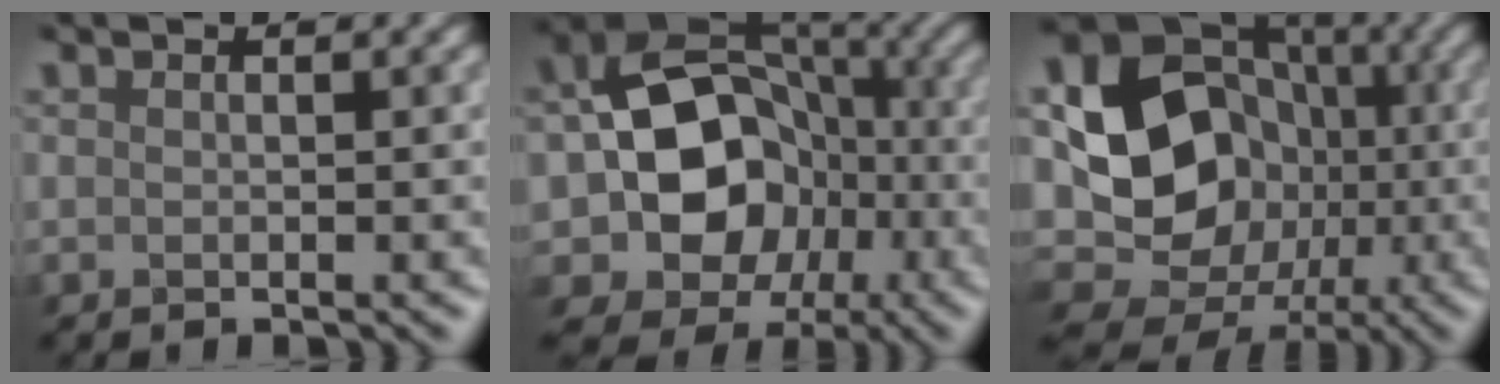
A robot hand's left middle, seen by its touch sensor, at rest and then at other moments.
{"total": 10.4, "force": [-2.6, 8.7, 5.1], "torque": [-0.092, -0.001, -0.035]}
{"total": 14.0, "force": [-2.0, 12.6, 5.8], "torque": [-0.114, -0.003, -0.024]}